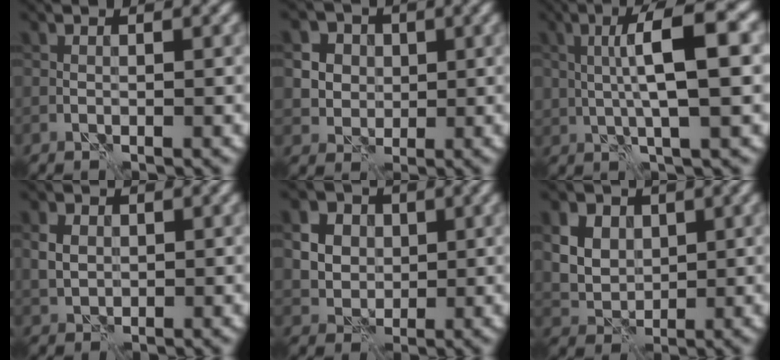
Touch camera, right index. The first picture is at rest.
{"total": 7.3, "force": [2.5, 6.4, 2.8], "torque": [-0.059, 0.023, 0.034]}
{"total": 7.0, "force": [1.1, 1.5, 6.7], "torque": [-0.117, 0.012, 0.016]}
{"total": 2.4, "force": [0.4, 2.0, 1.3], "torque": [-0.030, 0.002, 0.003]}
{"total": 9.9, "force": [3.4, 8.2, 4.3], "torque": [-0.088, 0.027, 0.047]}
{"total": 9.9, "force": [4.0, 7.6, 5.0], "torque": [-0.097, 0.029, 0.055]}